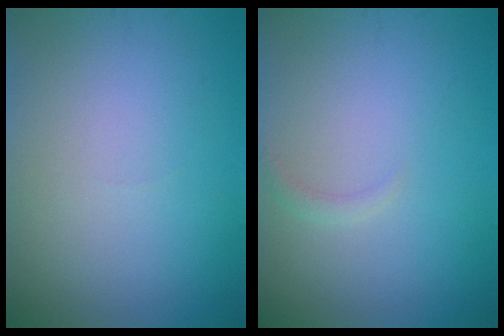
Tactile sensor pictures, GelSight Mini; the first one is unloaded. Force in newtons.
{"total": 0.8, "press": 0.8, "slide": 0.0}